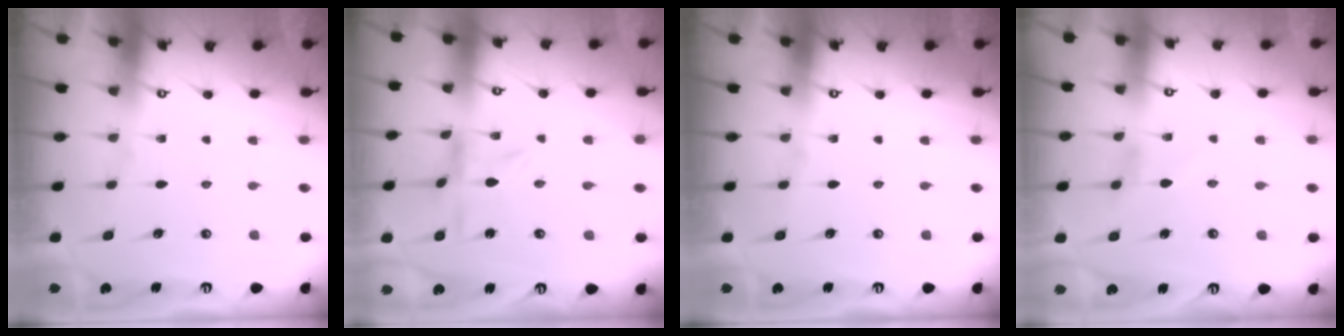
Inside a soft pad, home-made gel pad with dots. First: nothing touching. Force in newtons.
{"total": 0.0}
{"total": 0.0}
{"total": 1.8, "press": 1.8, "slide": 0.4}